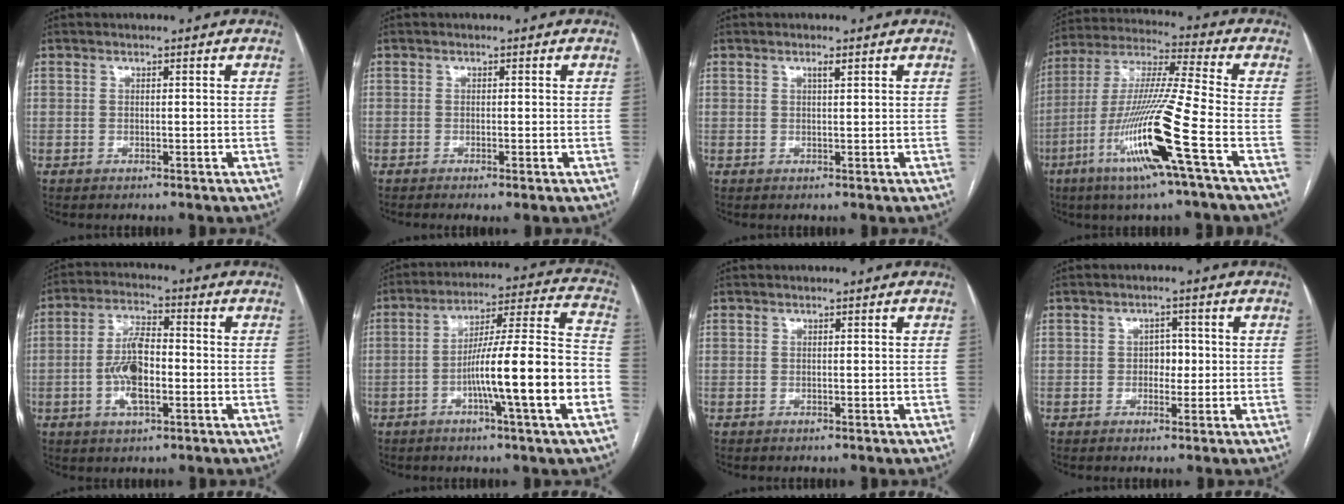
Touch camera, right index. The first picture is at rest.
{"total": 1.2, "force": [-0.6, 0.0, 1.0], "torque": [-0.019, -0.002, -0.010]}
{"total": 0.9, "force": [0.5, 0.0, 0.8], "torque": [-0.014, -0.001, 0.010]}
{"total": 17.3, "force": [-6.9, -1.1, 15.9], "torque": [-0.325, -0.020, -0.135]}
{"total": 8.4, "force": [-1.6, 3.0, 7.7], "torque": [-0.157, 0.007, -0.033]}
{"total": 17.1, "force": [-5.2, -0.2, 16.3], "torque": [-0.258, 0.010, -0.085]}
{"total": 0.0}
{"total": 2.7, "force": [-0.2, 1.8, 1.9], "torque": [-0.021, 0.006, -0.003]}